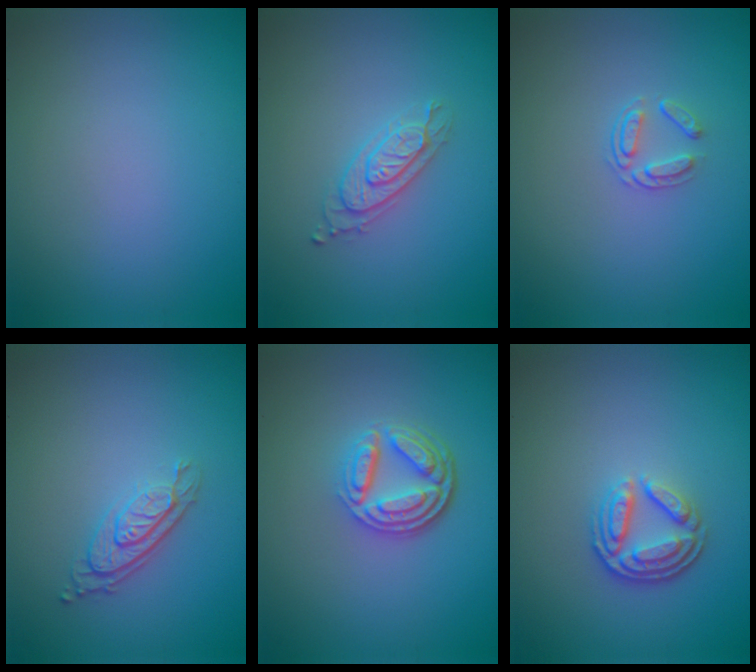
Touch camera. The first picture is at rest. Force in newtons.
{"total": 2.4, "press": 2.2, "slide": 0.9}
{"total": 1.6, "press": 1.0, "slide": 1.2}
{"total": 3.0, "press": 2.2, "slide": 2.0}
{"total": 4.6, "press": 3.5, "slide": 3.1}
{"total": 3.6, "press": 2.7, "slide": 2.4}